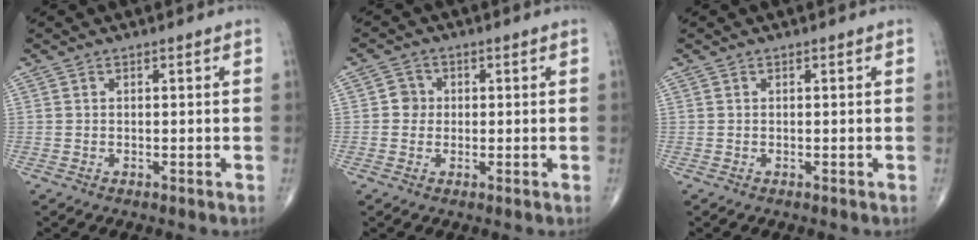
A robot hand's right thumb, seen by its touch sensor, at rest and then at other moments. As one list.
[{"total": 2.7, "force": [0.0, 2.6, 0.8], "torque": [0.005, 0.007, -0.005]}, {"total": 0.0}]